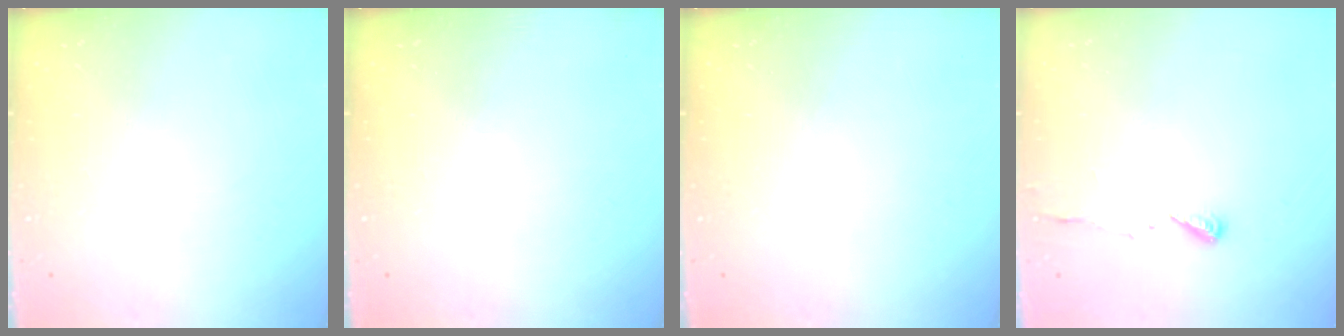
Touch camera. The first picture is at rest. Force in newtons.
{"total": 0.0}
{"total": 0.0}
{"total": 6.3, "press": 6.3, "slide": 0.5}